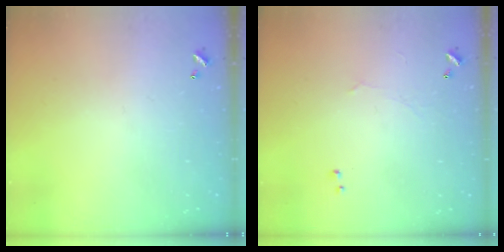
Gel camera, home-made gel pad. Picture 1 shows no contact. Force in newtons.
{"total": 0.7, "press": 0.1, "slide": 0.7}